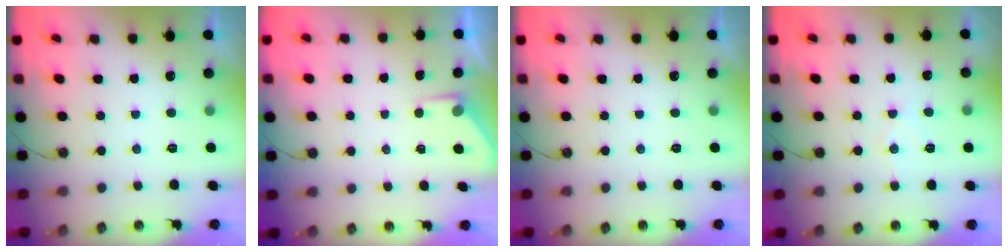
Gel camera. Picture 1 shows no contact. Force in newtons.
{"total": 3.1, "press": 3.1, "slide": 0.4}
{"total": 0.0}
{"total": 6.2, "press": 6.2, "slide": 0.6}